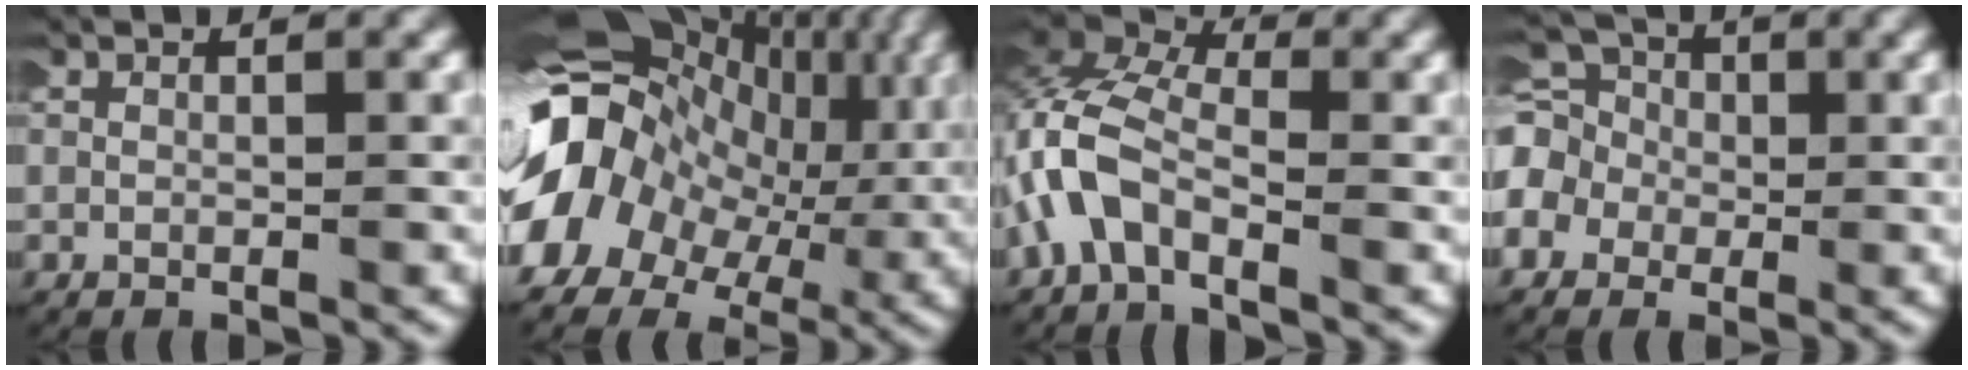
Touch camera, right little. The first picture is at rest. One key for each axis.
{"total": 19.1, "fx": 2.2, "fy": 15.4, "fz": 11.1, "tx": -0.210, "ty": 0.002, "tz": 0.015}
{"total": 7.4, "fx": 0.3, "fy": 5.8, "fz": 4.7, "tx": -0.137, "ty": -0.006, "tz": -0.006}
{"total": 9.1, "fx": 0.7, "fy": 8.3, "fz": 3.7, "tx": -0.098, "ty": -0.007, "tz": -0.006}